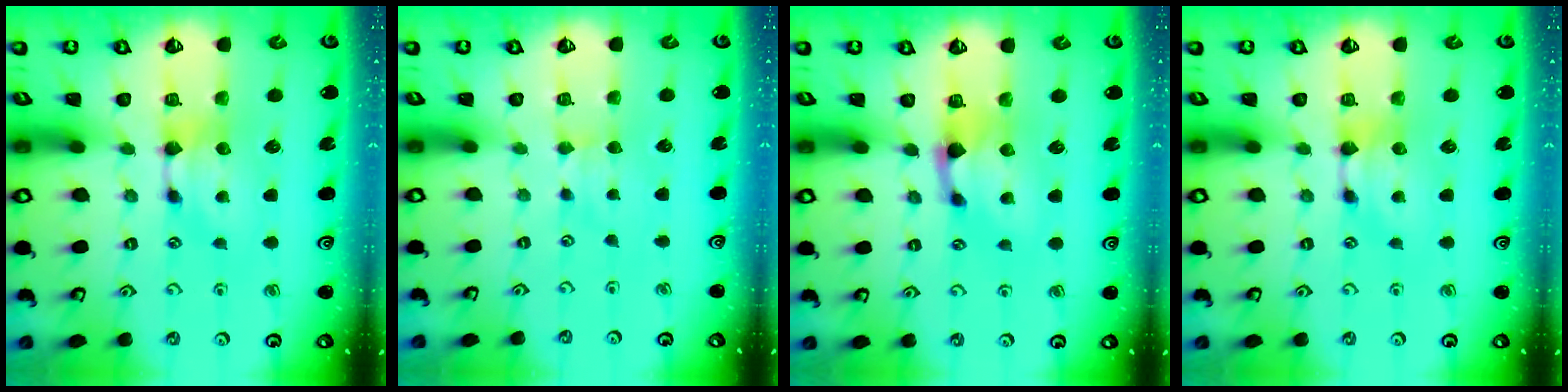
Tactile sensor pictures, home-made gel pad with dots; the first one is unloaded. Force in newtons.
{"total": 2.7, "press": 2.6, "slide": 0.4}
{"total": 1.5, "press": 0.7, "slide": 1.3}
{"total": 0.0}